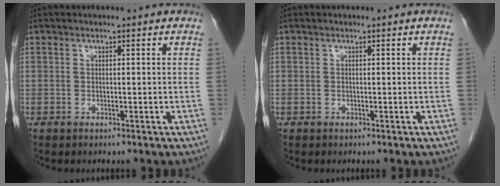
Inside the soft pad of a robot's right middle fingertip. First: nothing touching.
{"total": 0.0}